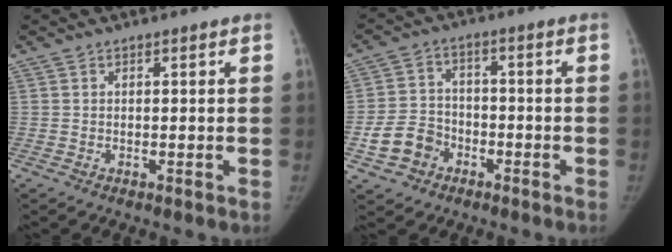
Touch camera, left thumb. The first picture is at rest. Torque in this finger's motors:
{"motor_torque": [-0.70, 1.27, 0.51, -0.08, 0.18]}